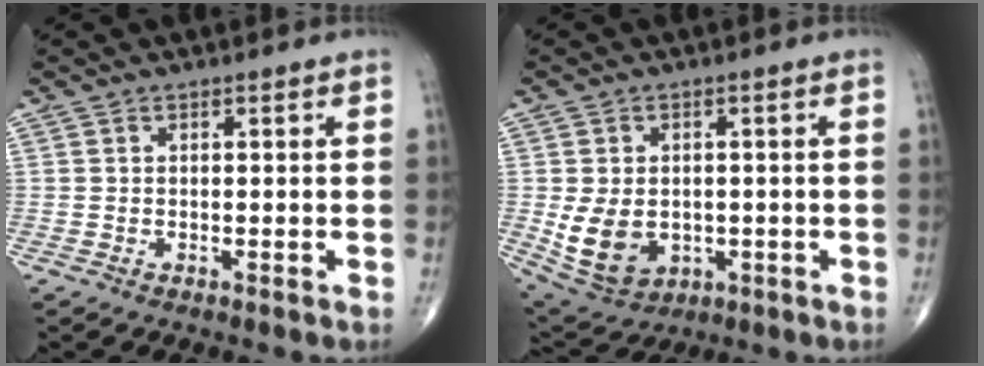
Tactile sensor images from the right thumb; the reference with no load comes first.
{"total": 9.3, "force": [-1.1, 6.9, 6.3], "torque": [-0.097, -0.004, 0.003]}